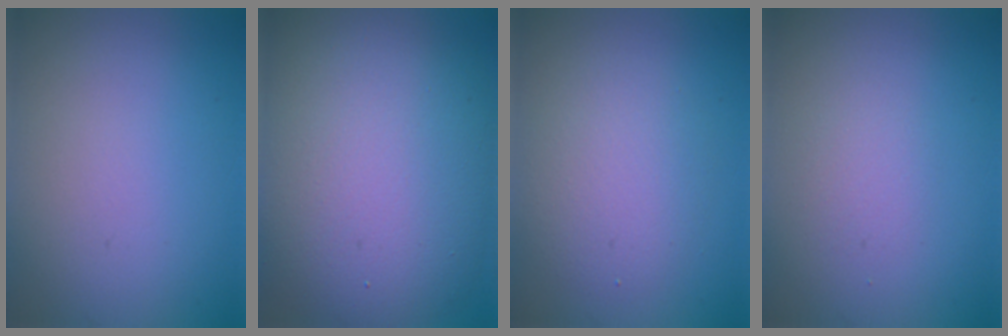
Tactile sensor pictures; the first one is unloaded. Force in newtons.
{"total": 14.2, "press": 14.1, "slide": 1.2}
{"total": 3.6, "press": 3.6, "slide": 0.3}
{"total": 1.3, "press": 1.3, "slide": 0.1}